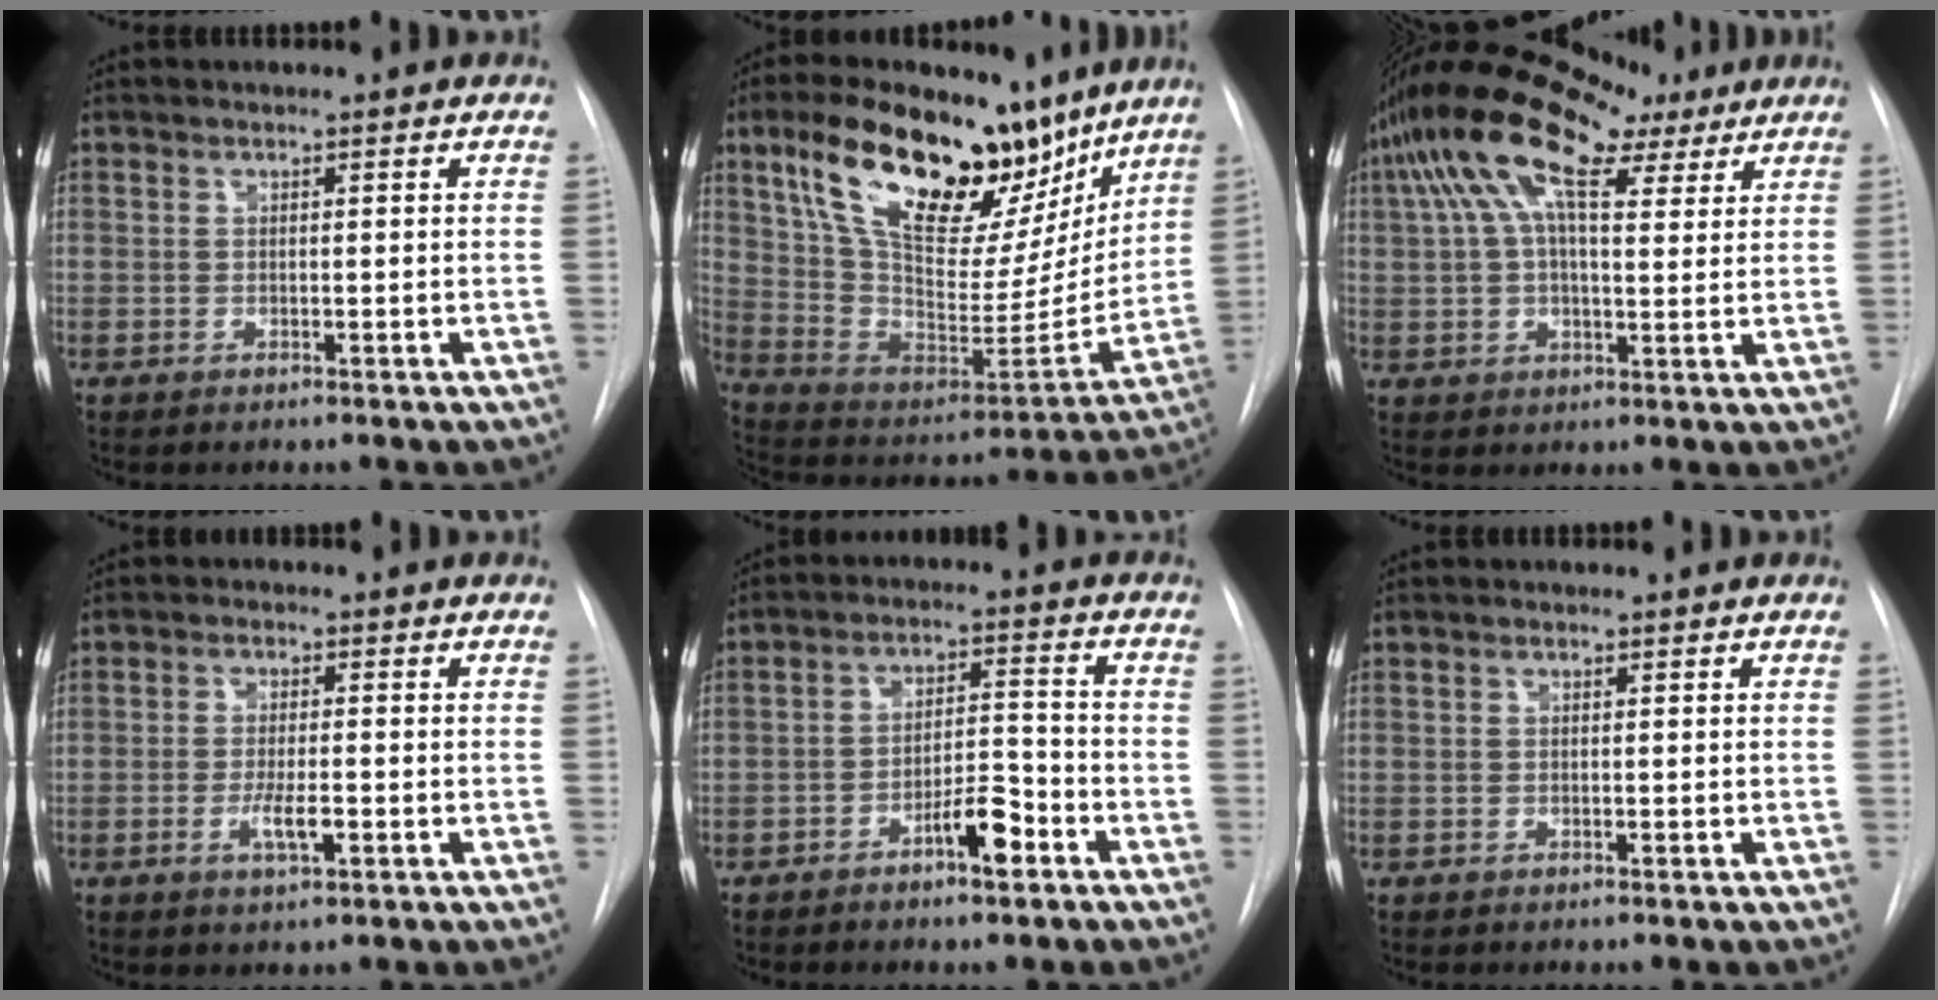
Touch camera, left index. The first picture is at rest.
{"total": 25.2, "force": [16.0, 9.9, 16.8], "torque": [-0.271, 0.019, 0.270]}
{"total": 15.8, "force": [8.8, 6.4, 11.4], "torque": [-0.226, 0.069, 0.155]}
{"total": 4.2, "force": [-1.5, 1.0, 3.8], "torque": [-0.071, -0.002, -0.024]}
{"total": 6.6, "force": [-3.9, 1.8, 5.1], "torque": [-0.086, 0.012, -0.063]}
{"total": 0.0}